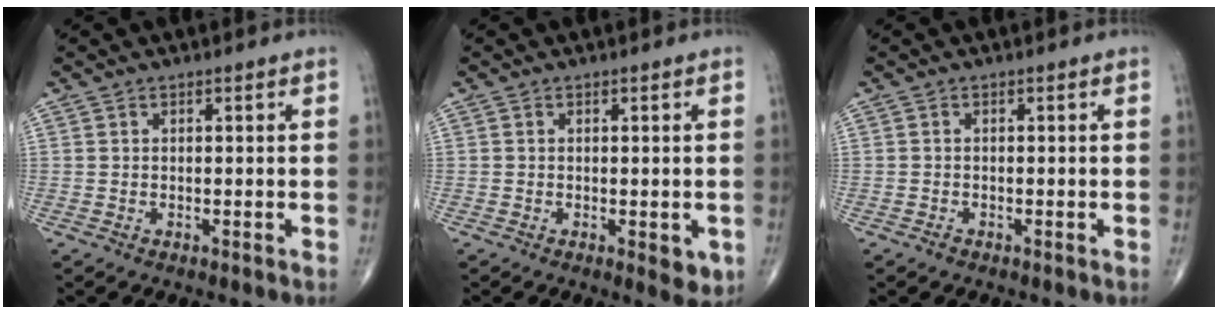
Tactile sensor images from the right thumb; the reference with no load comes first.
{"total": 3.7, "force": [-0.9, 1.6, 3.2], "torque": [-0.029, -0.007, -0.010]}
{"total": 0.8, "force": [-0.6, 0.5, 0.3], "torque": [-0.005, 0.000, -0.014]}